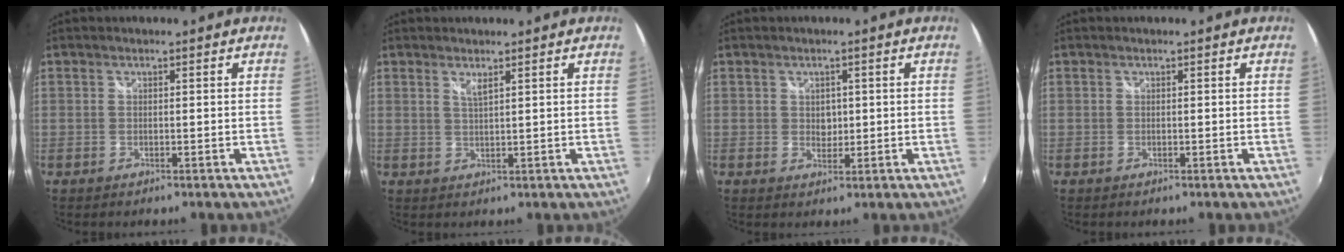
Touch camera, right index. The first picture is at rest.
{"total": 1.7, "force": [1.2, 0.1, 1.1], "torque": [-0.022, -0.003, 0.019]}
{"total": 2.2, "force": [0.3, 1.9, 1.1], "torque": [-0.014, 0.001, 0.005]}
{"total": 0.0}